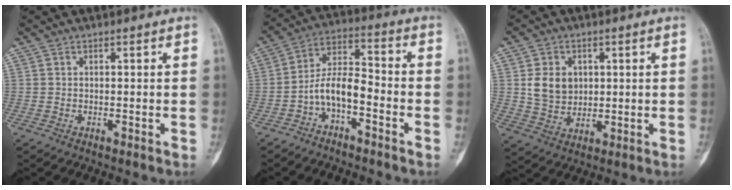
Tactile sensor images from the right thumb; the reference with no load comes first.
{"total": 8.3, "force": [-3.7, 3.8, 6.3], "torque": [-0.113, 0.063, -0.077]}
{"total": 7.8, "force": [1.6, 6.3, 4.3], "torque": [-0.049, -0.011, 0.037]}